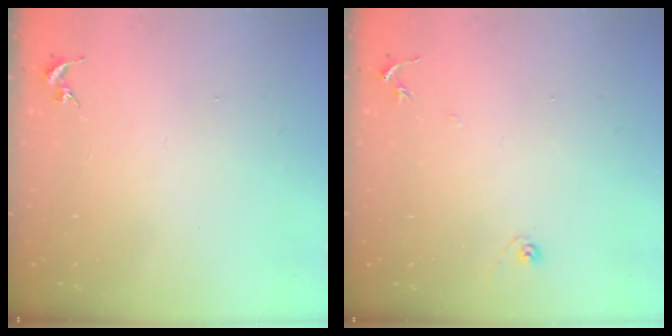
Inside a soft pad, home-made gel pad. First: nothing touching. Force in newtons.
{"total": 5.9, "press": 5.9, "slide": 0.6}